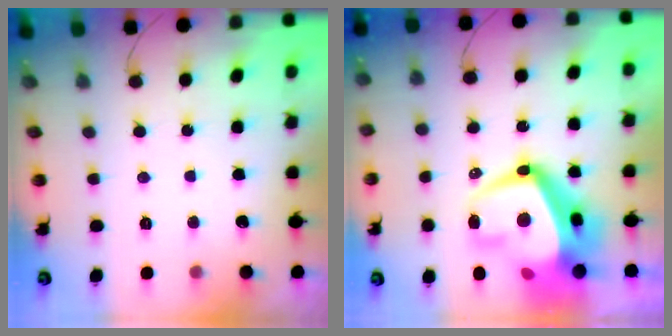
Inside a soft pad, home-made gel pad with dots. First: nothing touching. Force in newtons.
{"total": 18.7, "press": 18.6, "slide": 2.2}